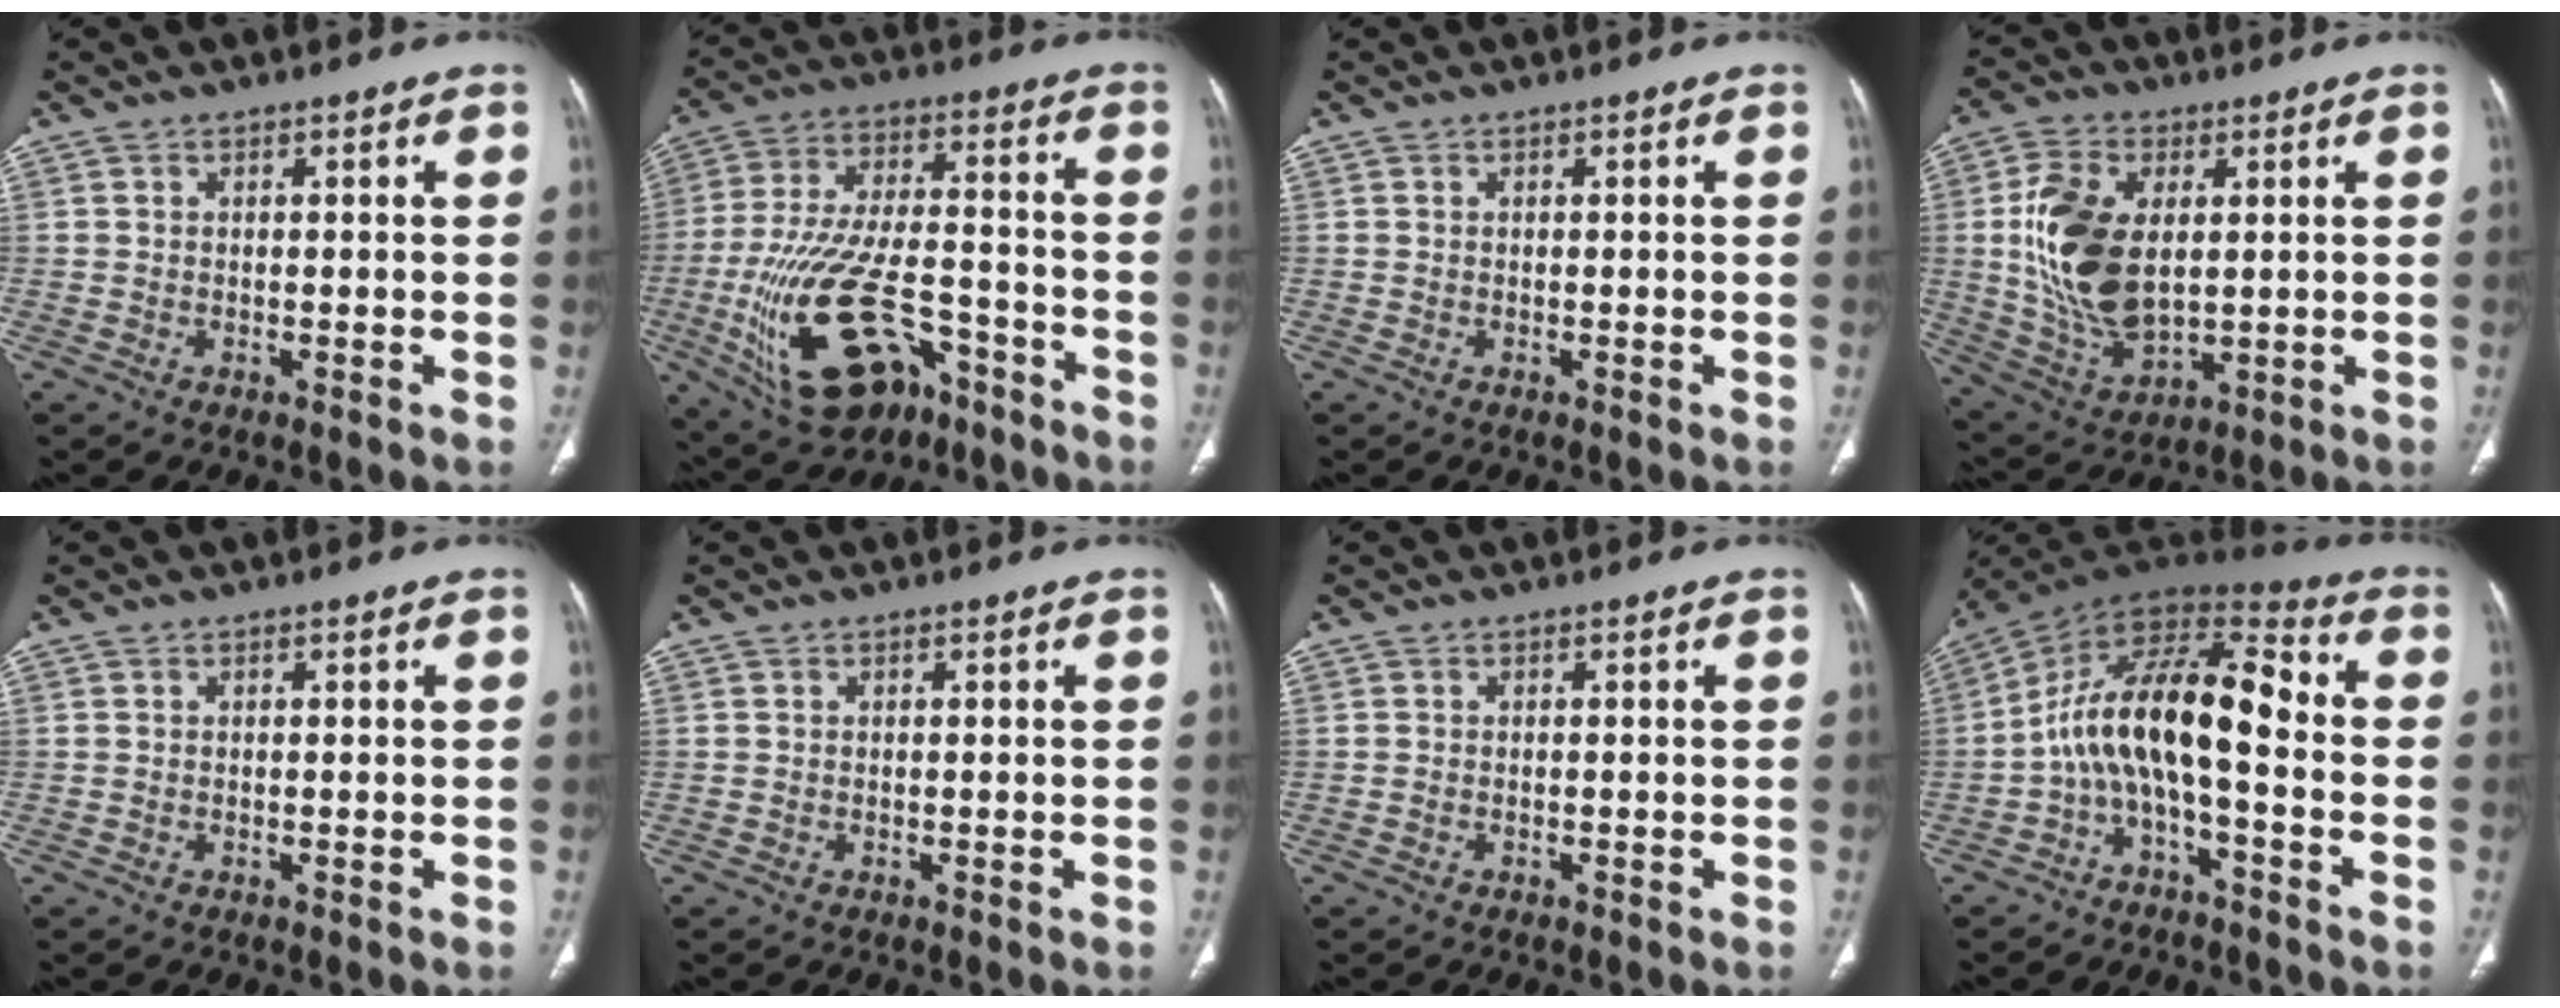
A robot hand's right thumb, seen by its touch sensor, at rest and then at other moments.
{"total": 22.2, "force": [-9.7, 11.2, 16.6], "torque": [-0.352, 0.035, -0.156]}
{"total": 0.0}
{"total": 16.7, "force": [2.1, 9.8, 13.4], "torque": [-0.255, -0.012, 0.050]}
{"total": 0.0}
{"total": 0.0}
{"total": 0.0}
{"total": 15.1, "force": [-2.8, 6.3, 13.4], "torque": [-0.220, 0.087, -0.060]}